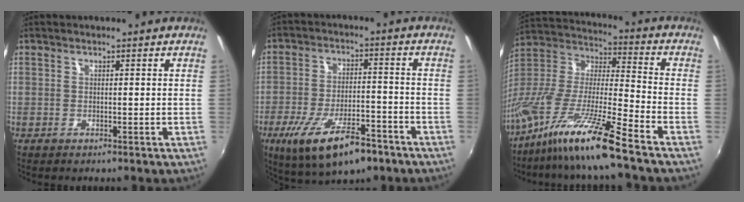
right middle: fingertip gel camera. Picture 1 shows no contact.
{"total": 15.1, "force": [-9.0, 5.2, 10.9], "torque": [-0.215, -0.031, -0.147]}
{"total": 19.3, "force": [-14.2, -0.4, 13.1], "torque": [-0.244, -0.037, -0.273]}